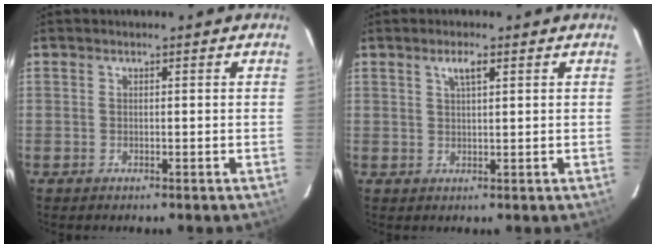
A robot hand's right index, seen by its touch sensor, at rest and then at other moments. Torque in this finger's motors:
{"motor_torque": [0.02, 0.00, 0.06, 0.04]}